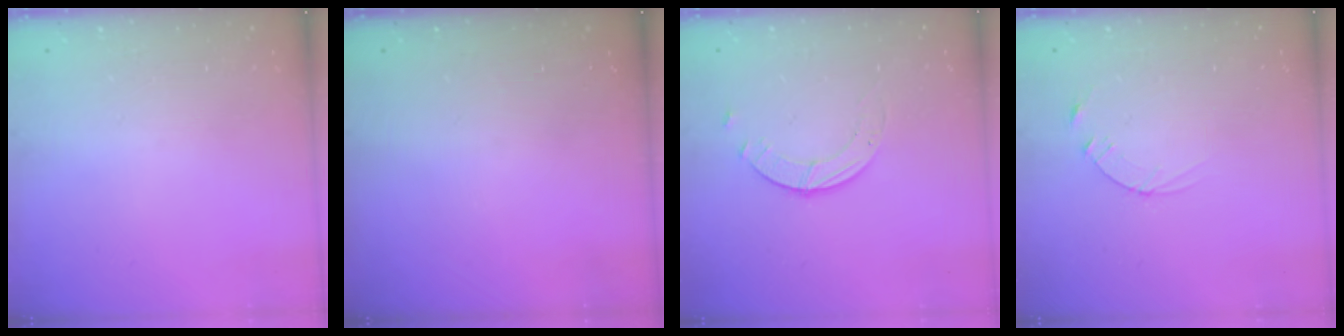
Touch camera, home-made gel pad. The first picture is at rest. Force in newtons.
{"total": 0.0}
{"total": 1.8, "press": 1.8, "slide": 0.2}
{"total": 2.5, "press": 2.5, "slide": 0.3}